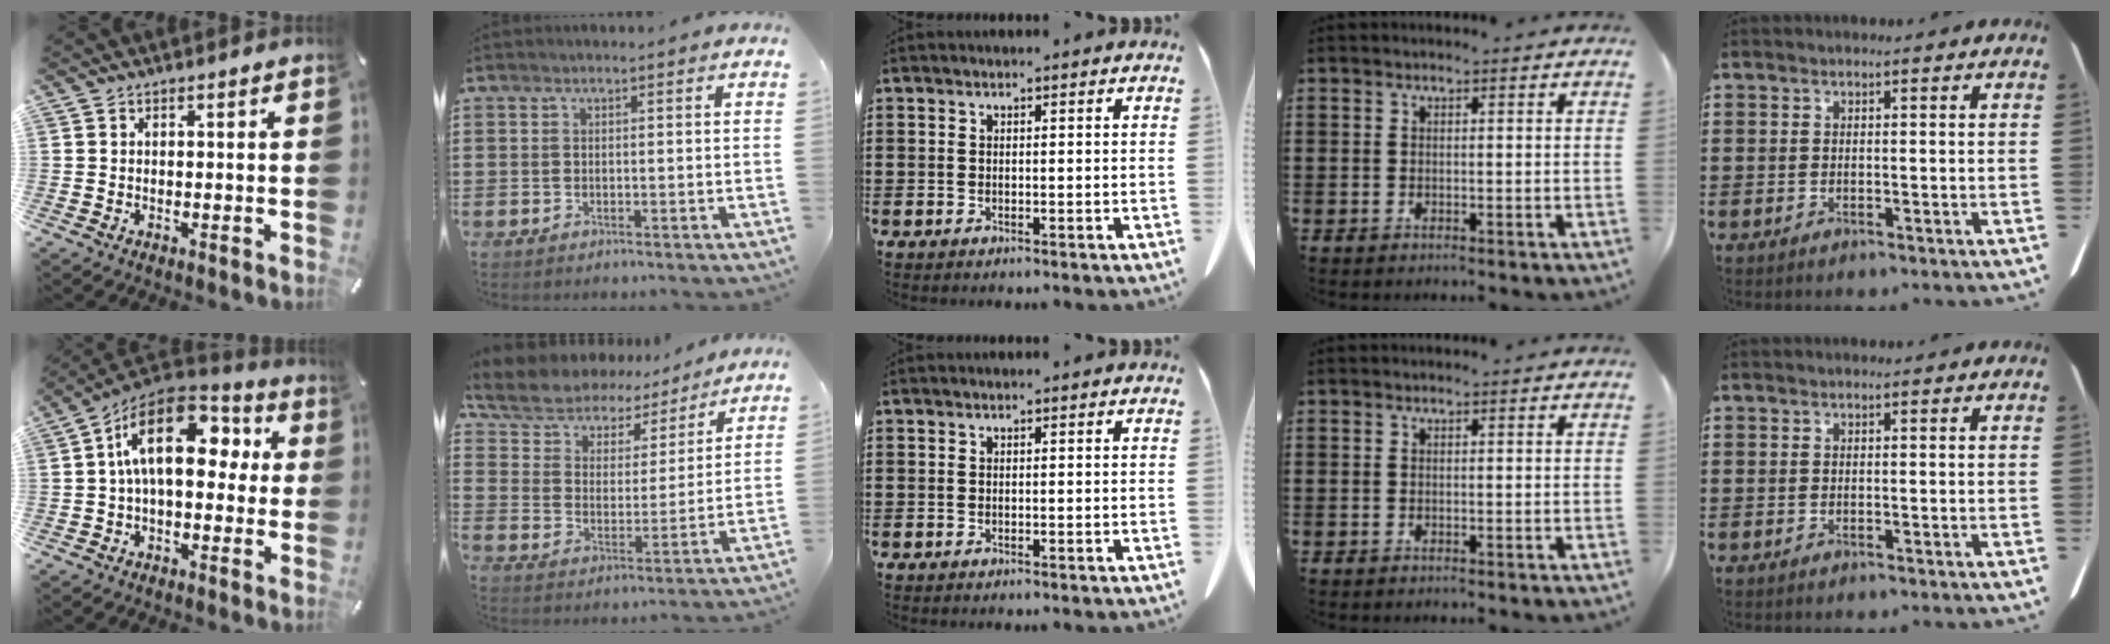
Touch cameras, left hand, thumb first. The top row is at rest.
{"thumb": {"total": 17.9, "force": [4.1, 10.0, 14.2], "torque": [-0.234, -0.014, 0.066]}, "index": {"total": 6.1, "force": [5.7, 2.0, 0.3], "torque": [-0.043, -0.039, 0.098]}}